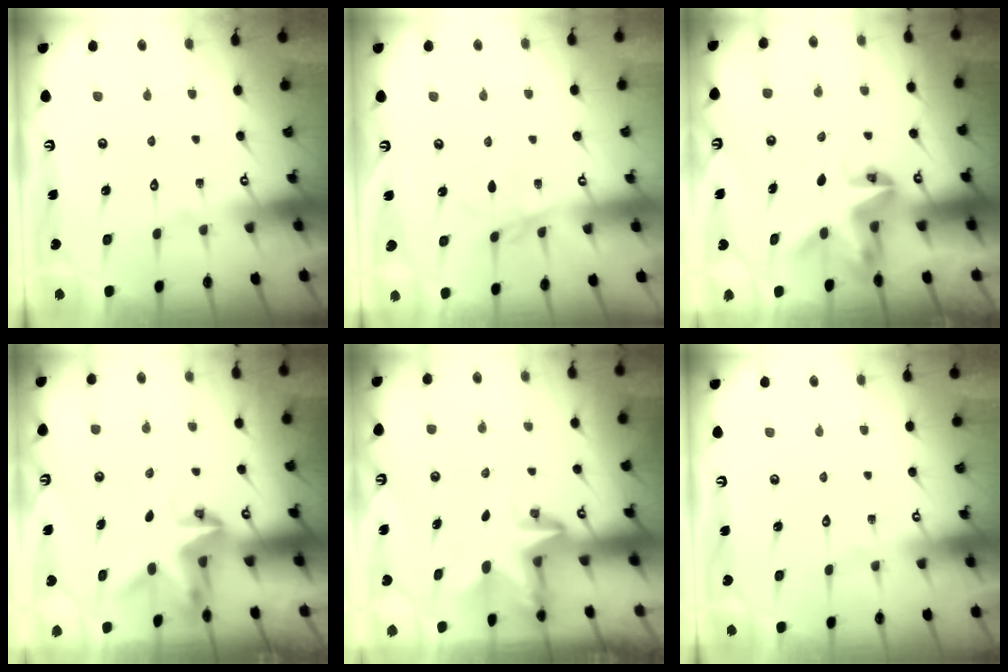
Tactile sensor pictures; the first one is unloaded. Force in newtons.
{"total": 2.4, "press": 2.3, "slide": 0.4}
{"total": 6.3, "press": 6.3, "slide": 0.5}
{"total": 4.5, "press": 4.4, "slide": 0.3}
{"total": 2.8, "press": 2.8, "slide": 0.2}
{"total": 0.0}